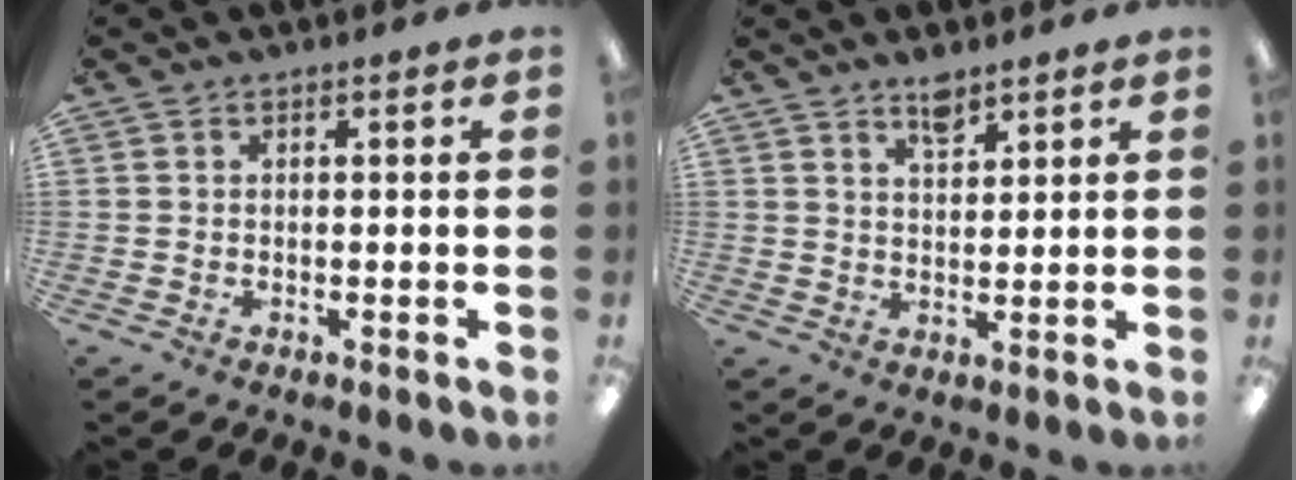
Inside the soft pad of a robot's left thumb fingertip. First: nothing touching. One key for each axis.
{"total": 4.4, "fx": 3.6, "fy": 1.4, "fz": 2.1, "tx": -0.025, "ty": -0.022, "tz": 0.062}